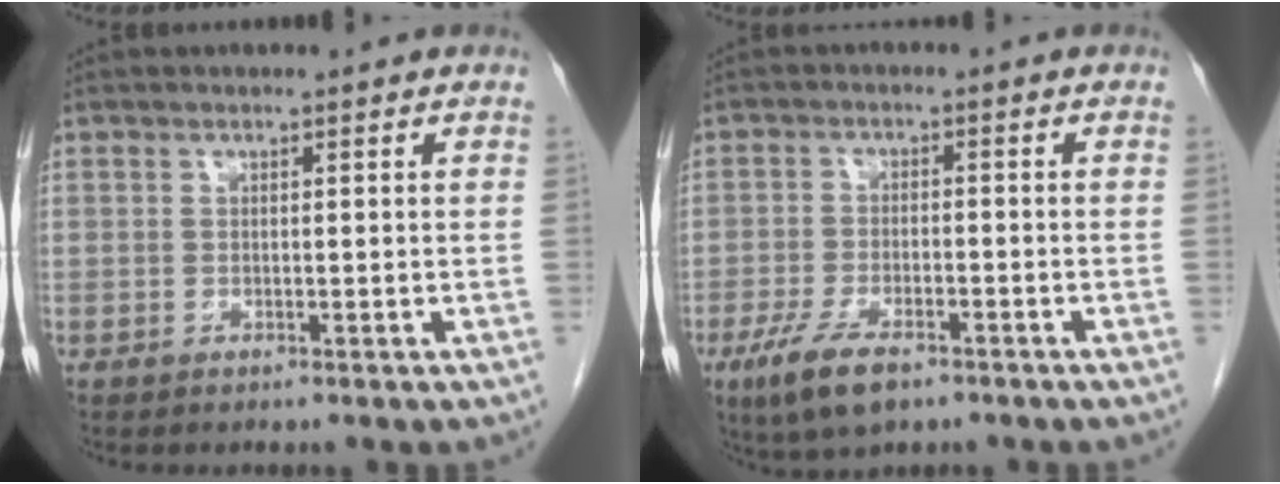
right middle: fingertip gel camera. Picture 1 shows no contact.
{"total": 7.2, "force": [-4.5, 2.5, 5.1], "torque": [-0.103, -0.013, -0.076]}